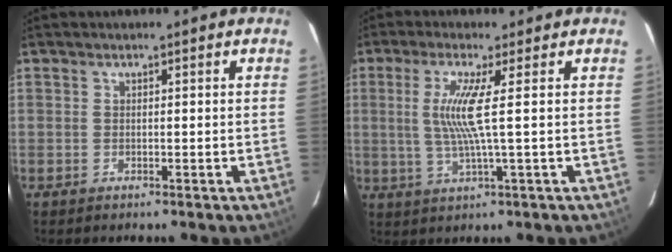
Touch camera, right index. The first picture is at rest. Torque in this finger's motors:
{"motor_torque": [0.40, -0.16, 0.39, 0.09]}